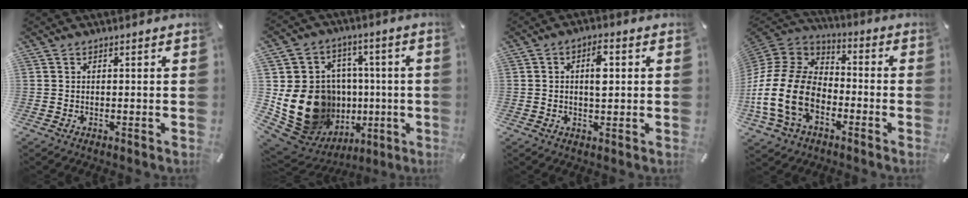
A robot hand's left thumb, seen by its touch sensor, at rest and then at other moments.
{"total": 22.5, "force": [-2.4, 18.8, 12.1], "torque": [-0.226, -0.005, 0.007]}
{"total": 5.7, "force": [1.0, 2.8, 4.9], "torque": [-0.068, -0.001, 0.008]}
{"total": 18.3, "force": [-6.5, 13.0, 11.2], "torque": [-0.251, 0.030, -0.114]}